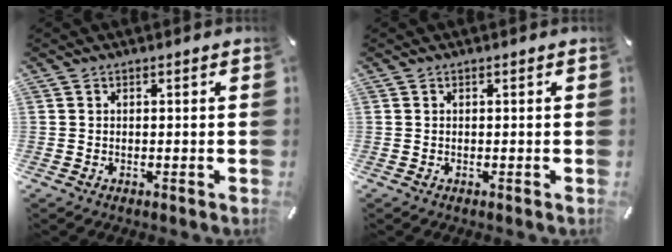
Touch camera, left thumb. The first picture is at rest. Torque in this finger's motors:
{"motor_torque": [-0.04, 0.04, -0.01, 0.00, 0.00]}